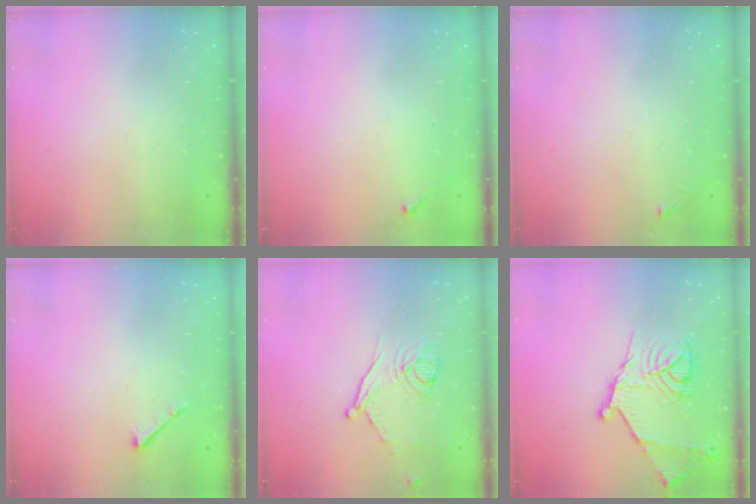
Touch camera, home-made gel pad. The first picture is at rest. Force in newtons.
{"total": 2.8, "press": 2.8, "slide": 0.1}
{"total": 2.6, "press": 2.6, "slide": 0.3}
{"total": 3.7, "press": 3.6, "slide": 0.5}
{"total": 11.3, "press": 11.0, "slide": 2.3}
{"total": 17.5, "press": 17.5, "slide": 1.2}